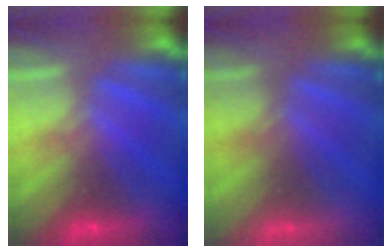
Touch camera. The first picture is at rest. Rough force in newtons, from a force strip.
{"total": 3.0}